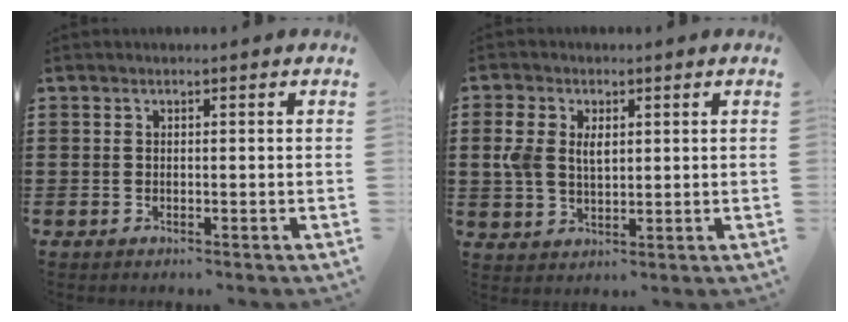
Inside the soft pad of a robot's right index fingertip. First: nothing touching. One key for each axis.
{"total": 4.5, "fx": 1.1, "fy": 2.9, "fz": 3.3, "tx": -0.080, "ty": 0.007, "tz": 0.016}